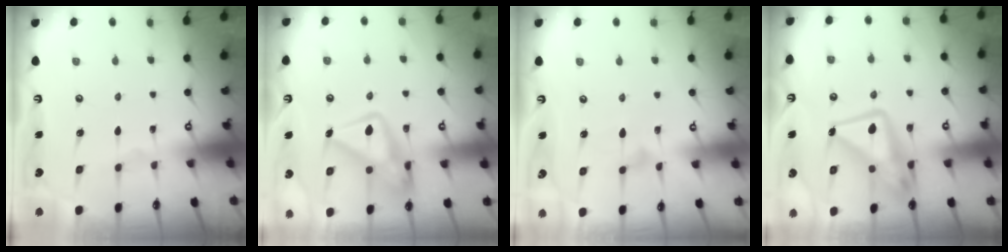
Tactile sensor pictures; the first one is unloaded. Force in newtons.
{"total": 15.6, "press": 15.5, "slide": 1.3}
{"total": 5.9, "press": 5.9, "slide": 0.4}
{"total": 14.6, "press": 14.5, "slide": 1.3}